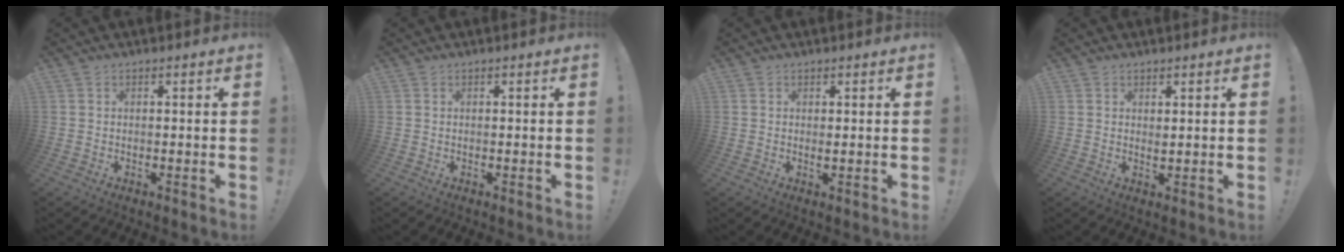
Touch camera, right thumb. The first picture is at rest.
{"total": 0.0}
{"total": 0.8, "force": [0.4, 0.3, 0.6], "torque": [-0.004, -0.006, 0.006]}
{"total": 1.2, "force": [1.0, 0.5, 0.6], "torque": [-0.005, -0.009, 0.016]}